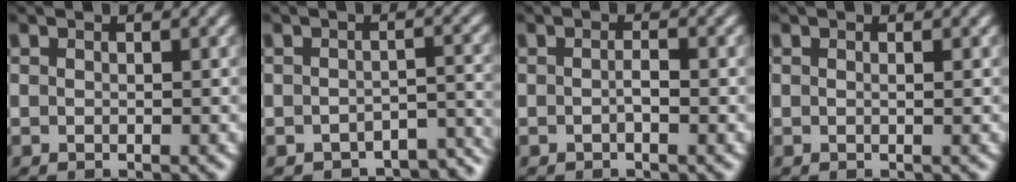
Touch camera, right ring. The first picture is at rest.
{"total": 6.0, "force": [-5.6, 1.8, 1.1], "torque": [0.014, -0.013, -0.081]}
{"total": 1.0, "force": [-0.3, 0.0, 0.9], "torque": [-0.009, 0.002, -0.006]}
{"total": 0.6, "force": [0.1, -0.5, 0.2], "torque": [0.001, 0.000, 0.003]}